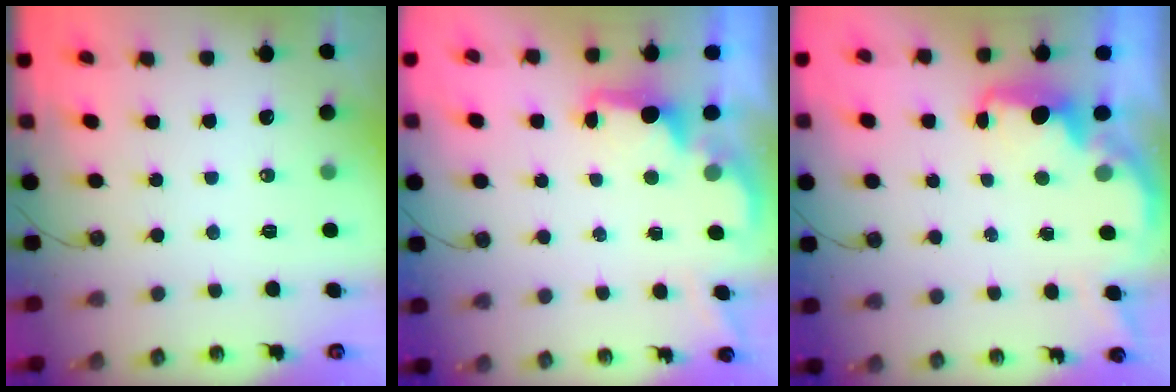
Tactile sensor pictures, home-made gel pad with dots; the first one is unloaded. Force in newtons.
{"total": 2.1, "press": 1.9, "slide": 0.8}
{"total": 2.2, "press": 2.1, "slide": 0.8}